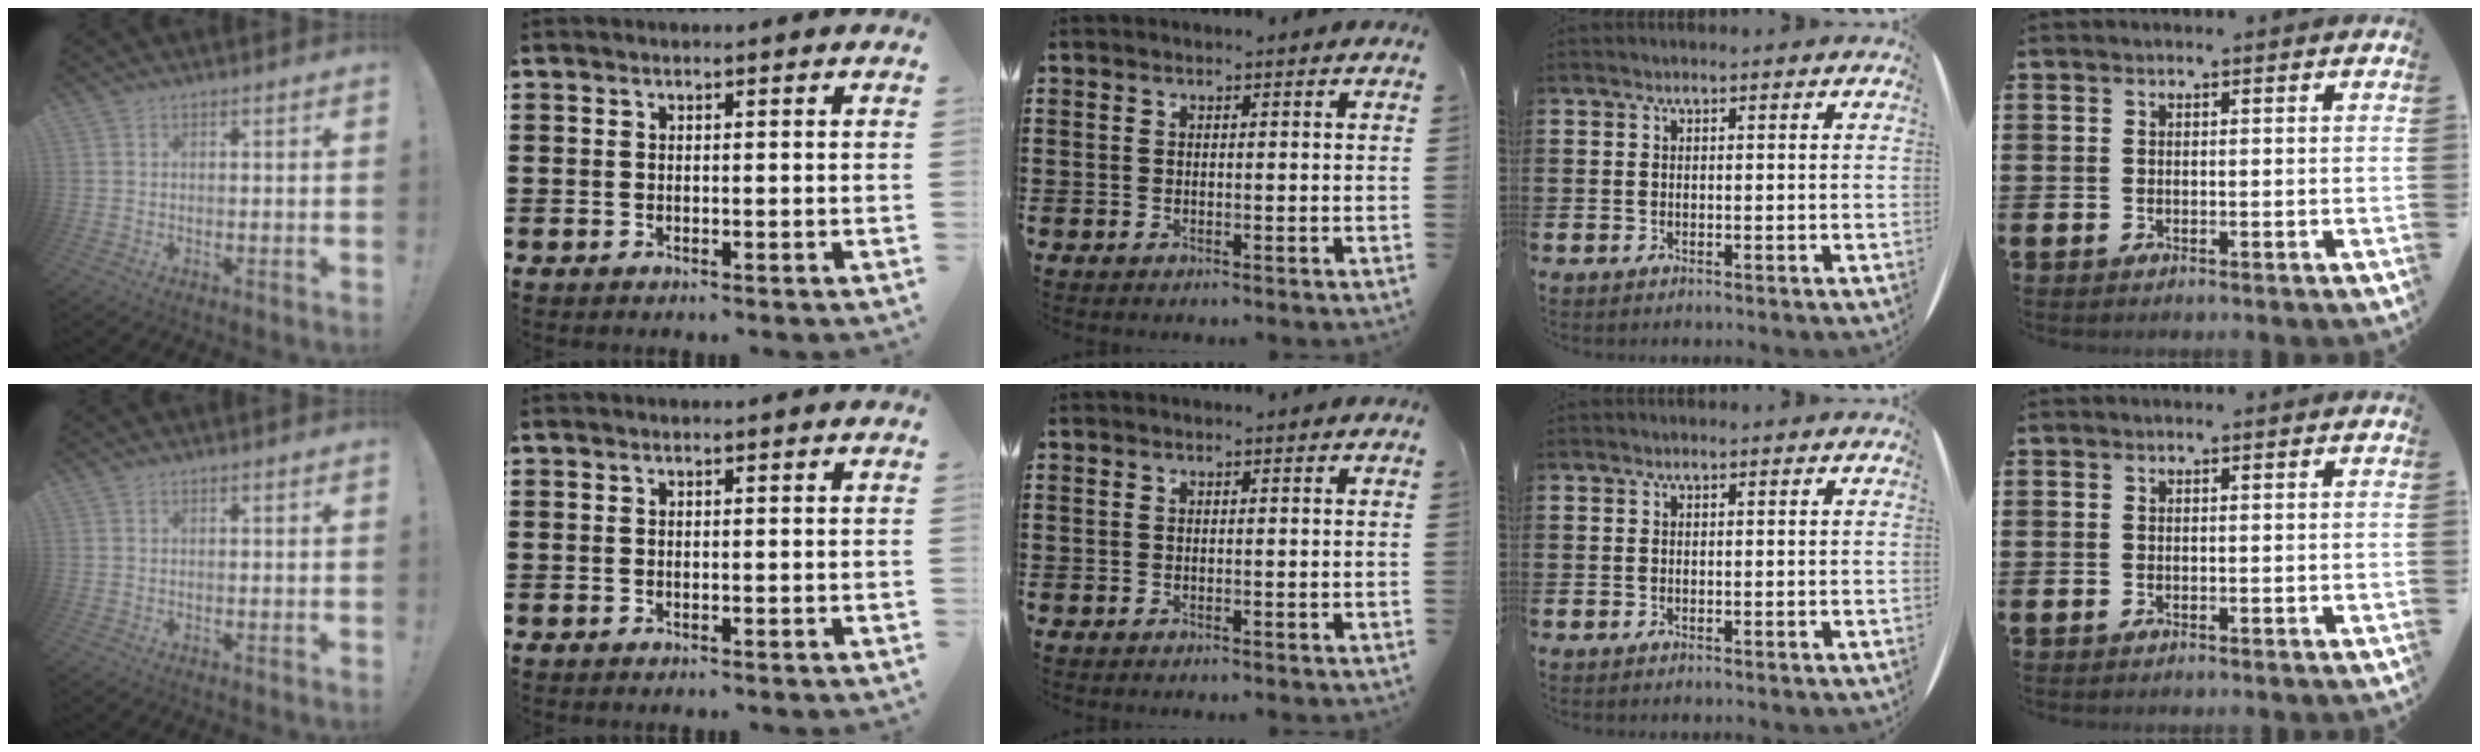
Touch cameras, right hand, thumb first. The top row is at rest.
{}